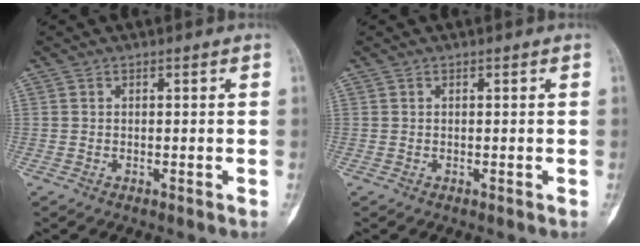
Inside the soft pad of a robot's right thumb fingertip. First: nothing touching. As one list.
[{"total": 0.0}]